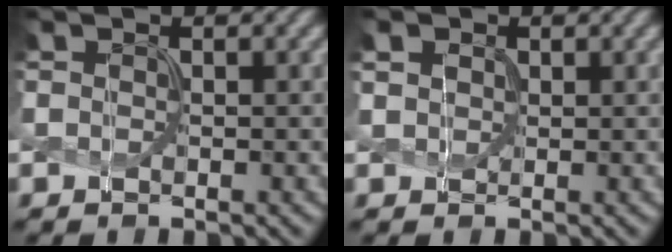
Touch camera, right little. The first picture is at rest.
{"total": 1.6, "force": [0.8, 1.2, 0.6], "torque": [-0.017, 0.005, 0.011]}